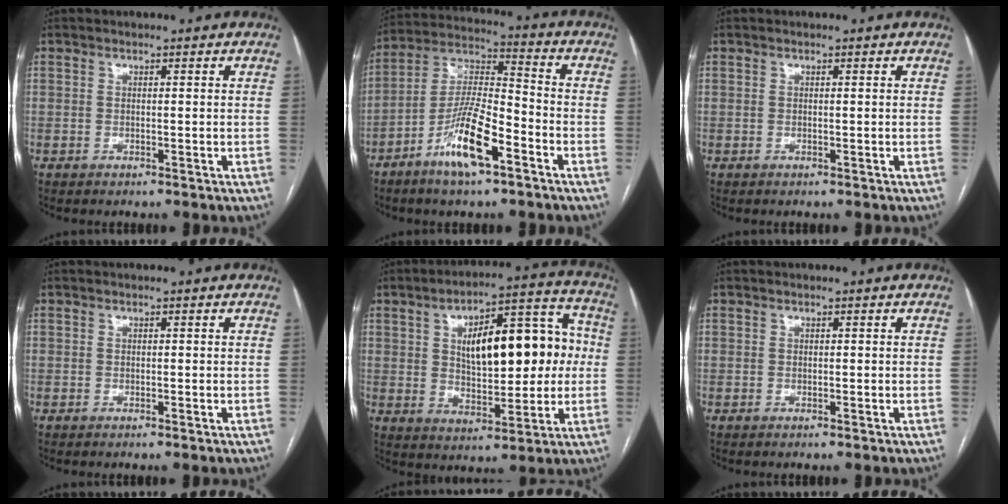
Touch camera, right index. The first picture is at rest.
{"total": 12.3, "force": [-6.4, 2.5, 10.2], "torque": [-0.203, 0.000, -0.120]}
{"total": 0.0}
{"total": 0.0}
{"total": 17.5, "force": [2.3, 7.3, 15.8], "torque": [-0.231, 0.042, 0.043]}
{"total": 0.0}